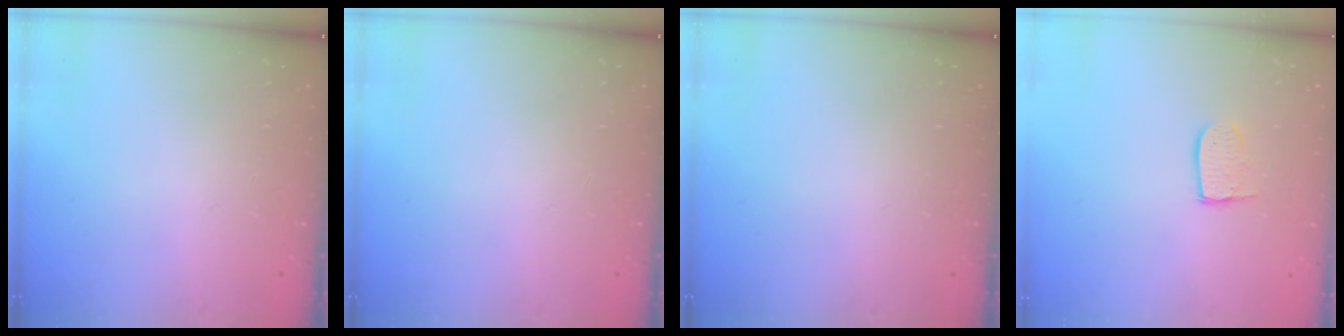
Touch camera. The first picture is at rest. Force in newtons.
{"total": 0.0}
{"total": 0.0}
{"total": 6.3, "press": 6.3, "slide": 0.5}